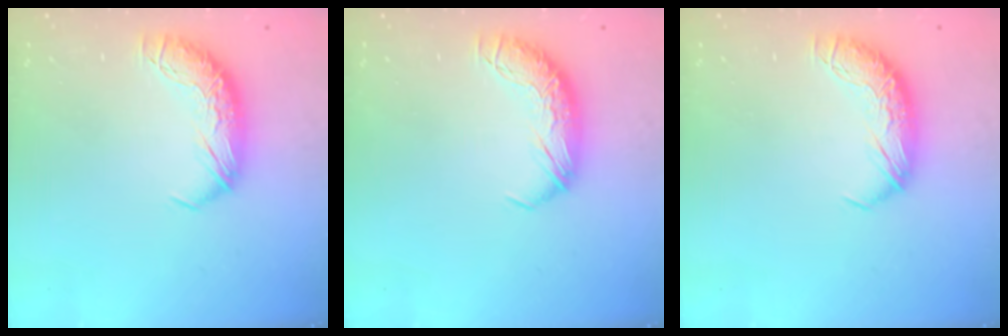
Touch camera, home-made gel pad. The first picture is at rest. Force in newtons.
{"total": 0.0}
{"total": 0.0}